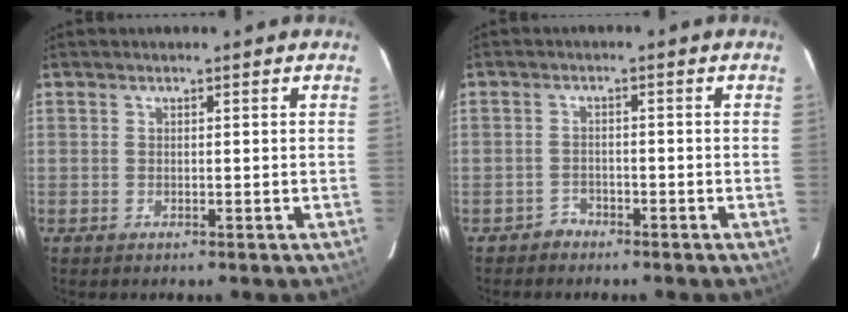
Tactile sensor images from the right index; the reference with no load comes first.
{"total": 2.1, "force": [-1.7, 1.2, -0.3], "torque": [0.004, 0.008, -0.030]}